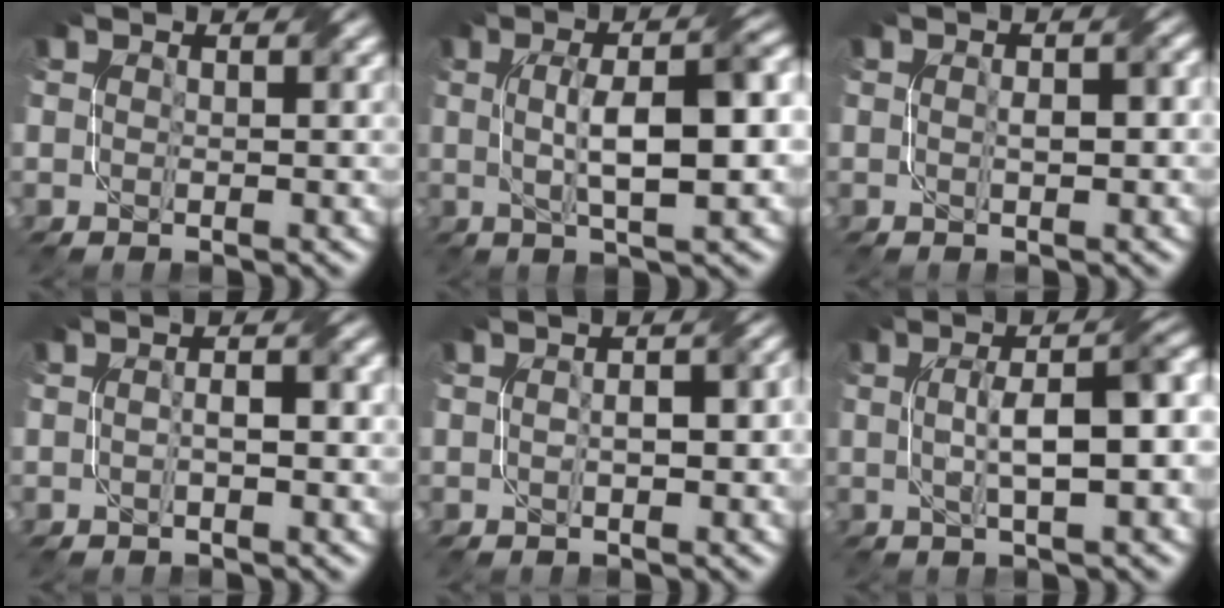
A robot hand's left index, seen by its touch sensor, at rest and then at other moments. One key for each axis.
{"total": 8.6, "fx": 0.4, "fy": 2.4, "fz": 8.3, "tx": -0.125, "ty": 0.011, "tz": 0.003}
{"total": 1.8, "fx": 0.0, "fy": 0.6, "fz": 1.7, "tx": -0.021, "ty": -0.001, "tz": 0.001}
{"total": 1.9, "fx": -0.3, "fy": 0.5, "fz": 1.8, "tx": -0.029, "ty": 0.001, "tz": -0.011}
{"total": 3.5, "fx": -0.3, "fy": 1.7, "fz": 3.1, "tx": -0.042, "ty": 0.008, "tz": -0.010}
{"total": 7.6, "fx": 0.3, "fy": 1.9, "fz": 7.4, "tx": -0.105, "ty": 0.013, "tz": 0.006}